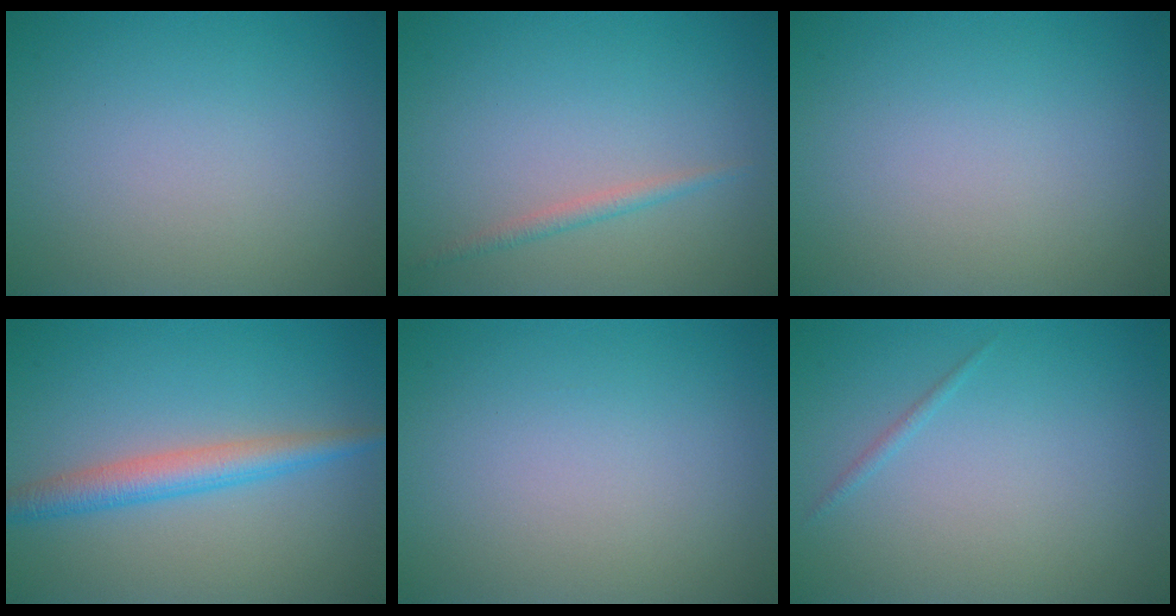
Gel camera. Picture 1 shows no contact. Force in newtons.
{"total": 1.2, "press": 1.2, "slide": 0.0}
{"total": 0.0}
{"total": 3.4, "press": 3.4, "slide": 0.1}
{"total": 0.0}
{"total": 0.6, "press": 0.6, "slide": 0.0}